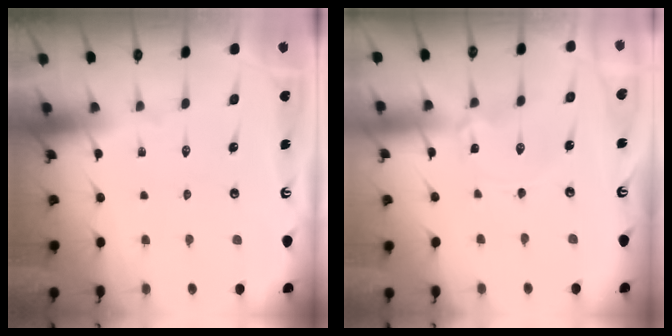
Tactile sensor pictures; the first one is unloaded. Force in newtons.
{"total": 0.7, "press": 0.6, "slide": 0.1}